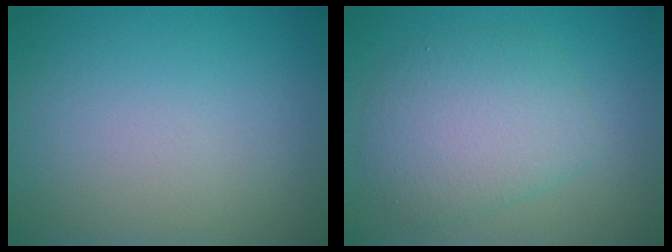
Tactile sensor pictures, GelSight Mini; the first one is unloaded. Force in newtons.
{"total": 4.7, "press": 4.7, "slide": 0.1}